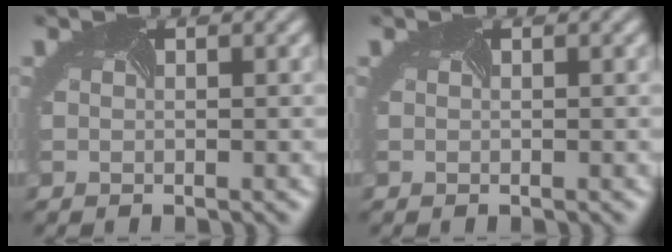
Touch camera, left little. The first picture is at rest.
{"total": 0.0}